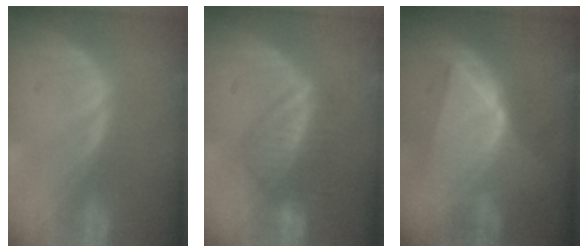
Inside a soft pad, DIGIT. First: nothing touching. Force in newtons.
{"total": 6.5, "press": 5.9, "slide": 2.7}
{"total": 10.0, "press": 10.0, "slide": 0.7}